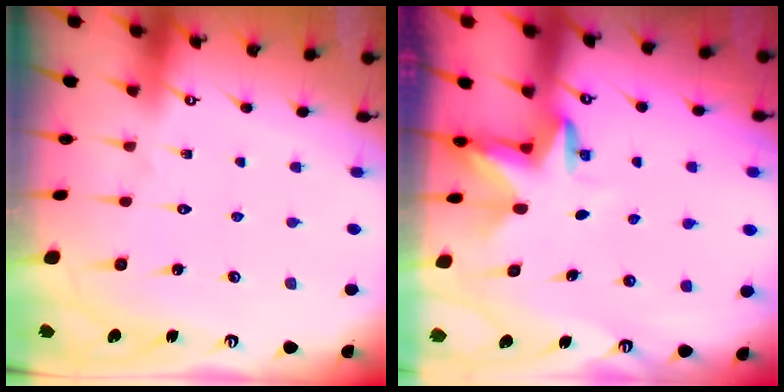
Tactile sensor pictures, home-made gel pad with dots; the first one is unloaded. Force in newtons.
{"total": 3.3, "press": 3.3, "slide": 0.1}